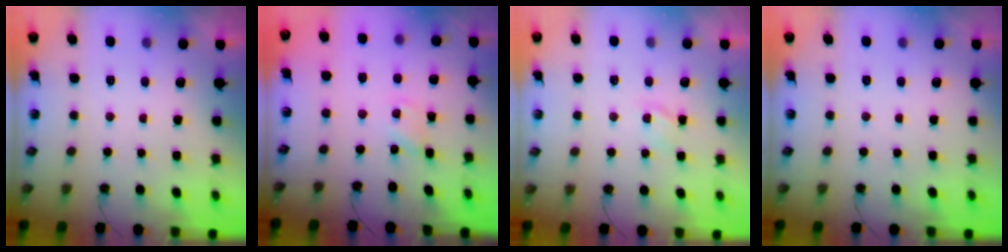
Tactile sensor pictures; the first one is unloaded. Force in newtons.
{"total": 1.1, "press": 1.0, "slide": 0.1}
{"total": 3.7, "press": 3.7, "slide": 0.5}
{"total": 0.0}